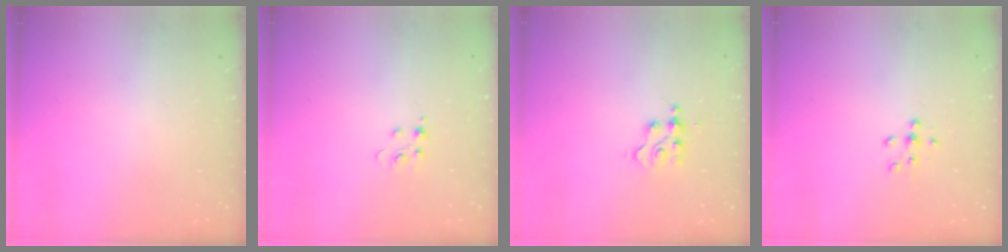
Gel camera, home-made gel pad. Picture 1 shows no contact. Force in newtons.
{"total": 4.7, "press": 4.7, "slide": 0.5}
{"total": 2.7, "press": 2.6, "slide": 0.3}
{"total": 5.7, "press": 5.7, "slide": 0.7}